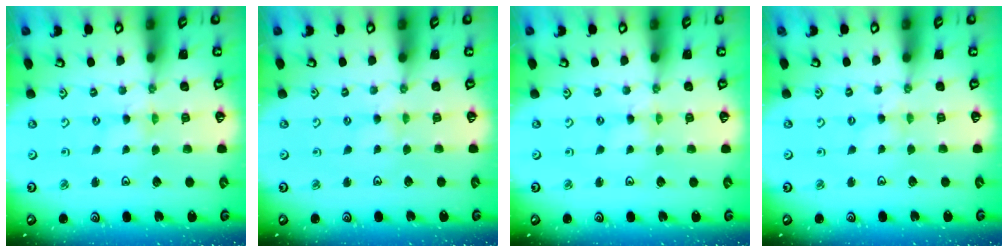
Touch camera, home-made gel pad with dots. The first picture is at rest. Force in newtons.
{"total": 1.6, "press": 1.5, "slide": 0.4}
{"total": 0.0}
{"total": 1.7, "press": 1.6, "slide": 0.3}